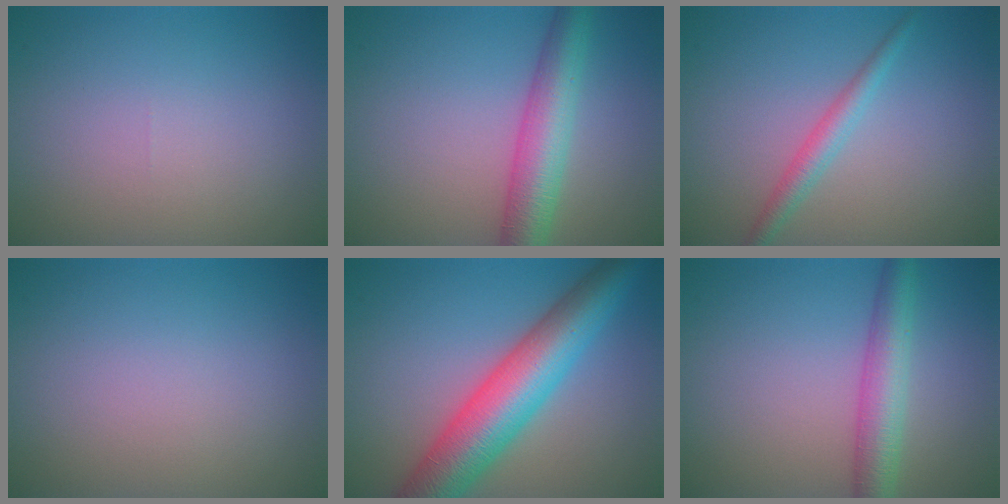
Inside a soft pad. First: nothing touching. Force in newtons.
{"total": 5.7, "press": 5.7, "slide": 0.1}
{"total": 2.2, "press": 2.2, "slide": 0.0}
{"total": 0.0}
{"total": 9.5, "press": 9.5, "slide": 0.1}
{"total": 4.3, "press": 4.3, "slide": 0.3}